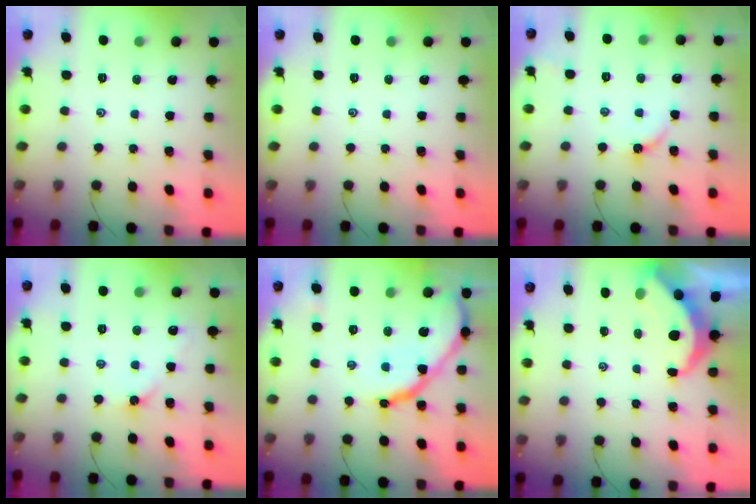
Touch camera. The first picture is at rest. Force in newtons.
{"total": 0.0}
{"total": 4.0, "press": 3.9, "slide": 0.4}
{"total": 2.6, "press": 2.5, "slide": 0.5}
{"total": 14.1, "press": 14.1, "slide": 1.4}
{"total": 5.0, "press": 4.9, "slide": 0.5}